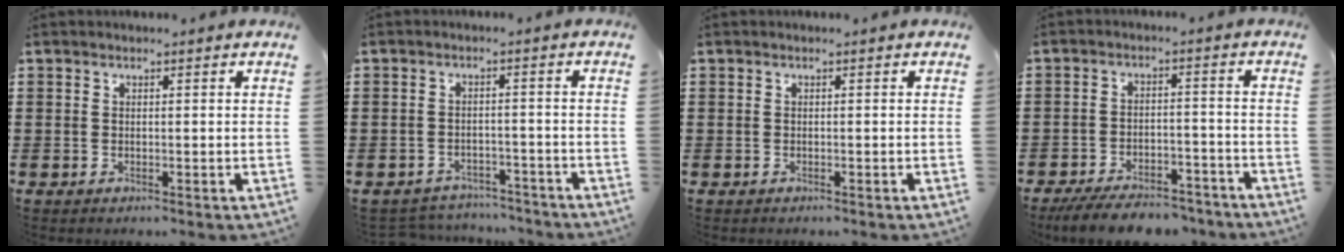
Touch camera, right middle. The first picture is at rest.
{"total": 3.1, "force": [-3.0, 0.4, -0.1], "torque": [-0.004, 0.001, -0.065]}
{"total": 0.0}
{"total": 6.1, "force": [-5.6, 1.1, 1.9], "torque": [-0.030, 0.009, -0.106]}